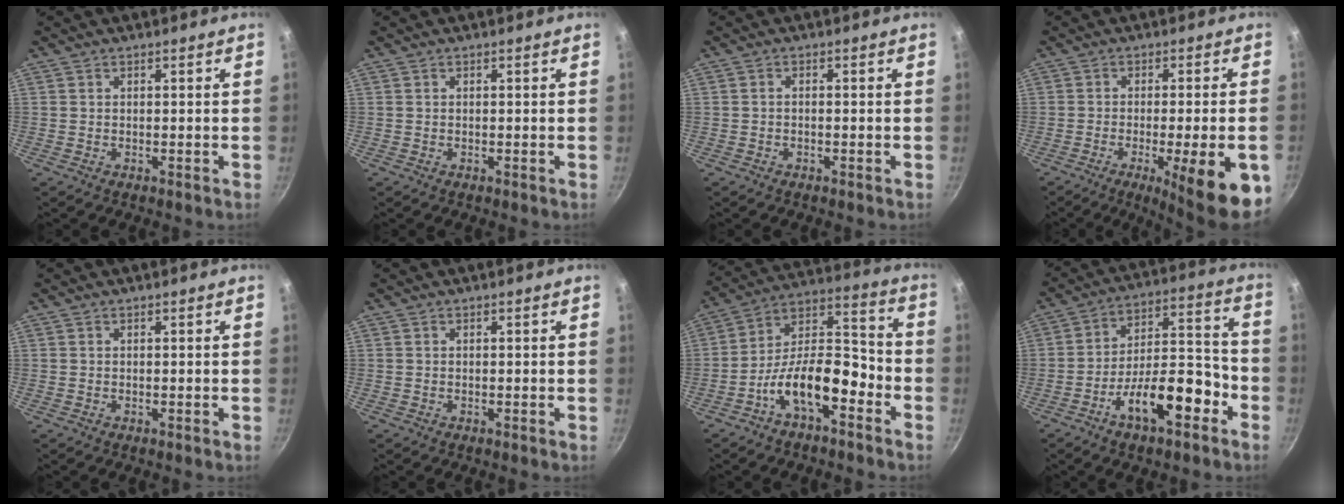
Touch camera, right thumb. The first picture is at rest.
{"total": 0.0}
{"total": 0.8, "force": [-0.5, 0.3, 0.6], "torque": [-0.015, 0.008, -0.009]}
{"total": 15.0, "force": [-5.6, 3.0, 13.6], "torque": [-0.168, 0.006, -0.073]}
{"total": 0.0}
{"total": 0.0}
{"total": 14.6, "force": [-7.1, 6.6, 10.9], "torque": [-0.158, 0.072, -0.136]}
{"total": 15.6, "force": [-7.8, 6.4, 11.9], "torque": [-0.158, 0.066, -0.128]}